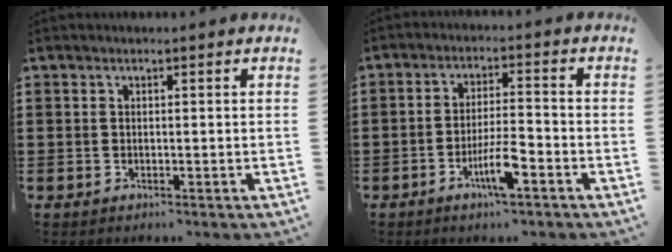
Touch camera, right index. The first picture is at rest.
{"total": 6.1, "force": [-3.0, 1.1, 5.2], "torque": [-0.104, -0.006, -0.057]}